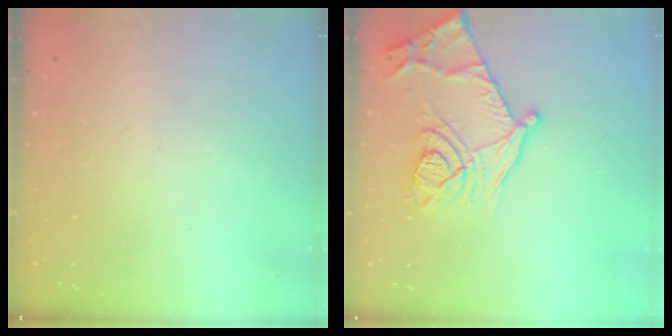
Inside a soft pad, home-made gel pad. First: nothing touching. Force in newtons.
{"total": 17.1, "press": 17.1, "slide": 1.2}